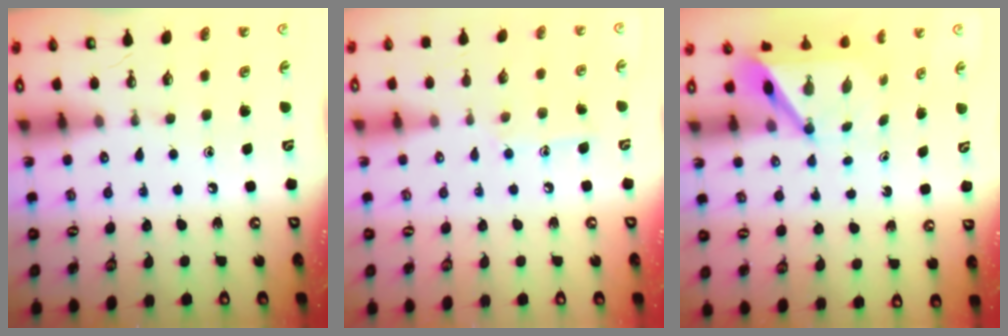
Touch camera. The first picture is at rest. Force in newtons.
{"total": 7.1, "press": 7.1, "slide": 0.6}
{"total": 5.9, "press": 5.9, "slide": 0.1}